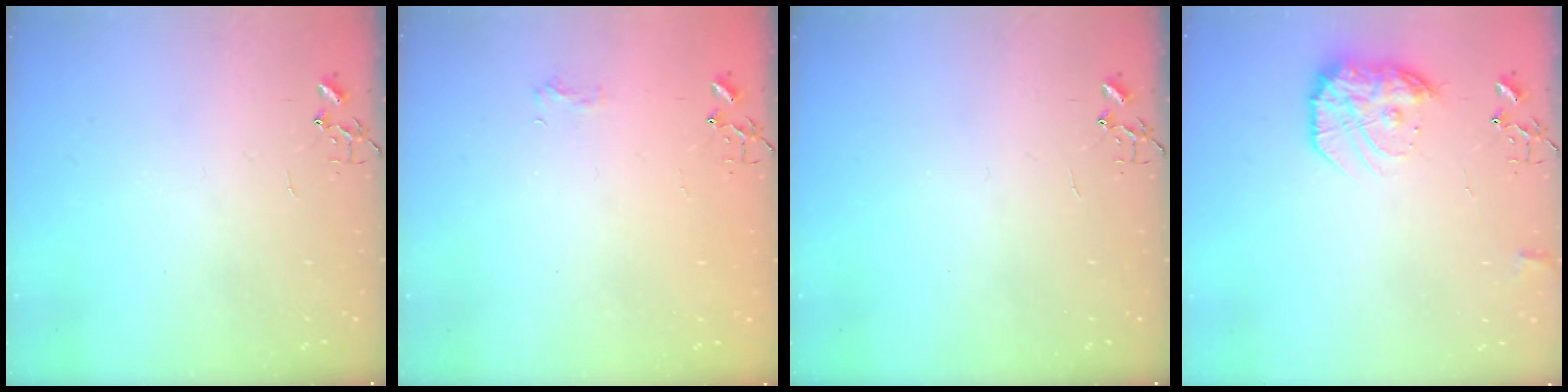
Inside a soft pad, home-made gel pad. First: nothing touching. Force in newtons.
{"total": 5.8, "press": 5.8, "slide": 0.7}
{"total": 0.0}
{"total": 14.4, "press": 14.3, "slide": 0.8}